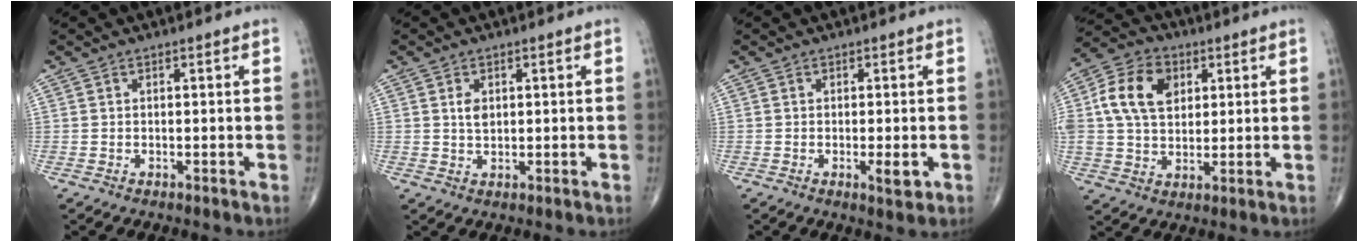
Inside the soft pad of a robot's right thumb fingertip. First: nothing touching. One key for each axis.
{"total": 2.6, "fx": 0.7, "fy": 1.7, "fz": 1.8, "tx": -0.026, "ty": -0.004, "tz": 0.013}
{"total": 3.1, "fx": -0.9, "fy": 0.9, "fz": 2.8, "tx": -0.040, "ty": -0.005, "tz": -0.012}
{"total": 12.7, "fx": 3.2, "fy": 9.0, "fz": 8.3, "tx": -0.140, "ty": 0.008, "tz": 0.053}